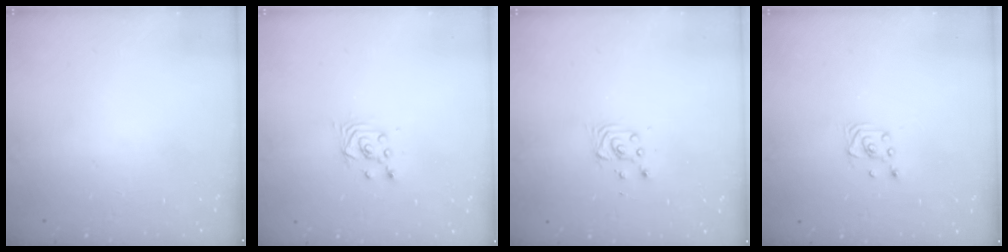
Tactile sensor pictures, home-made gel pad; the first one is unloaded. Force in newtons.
{"total": 2.6, "press": 2.6, "slide": 0.1}
{"total": 2.8, "press": 2.8, "slide": 0.4}
{"total": 2.6, "press": 2.6, "slide": 0.3}